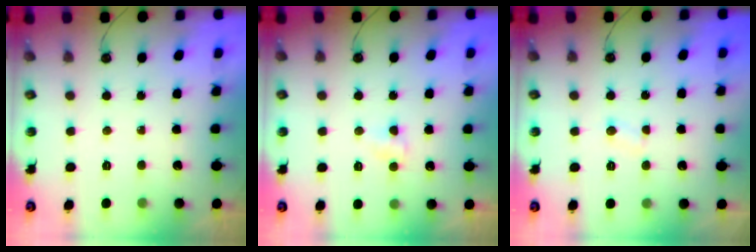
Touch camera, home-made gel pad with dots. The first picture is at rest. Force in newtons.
{"total": 3.0, "press": 2.9, "slide": 0.3}
{"total": 1.8, "press": 1.8, "slide": 0.2}